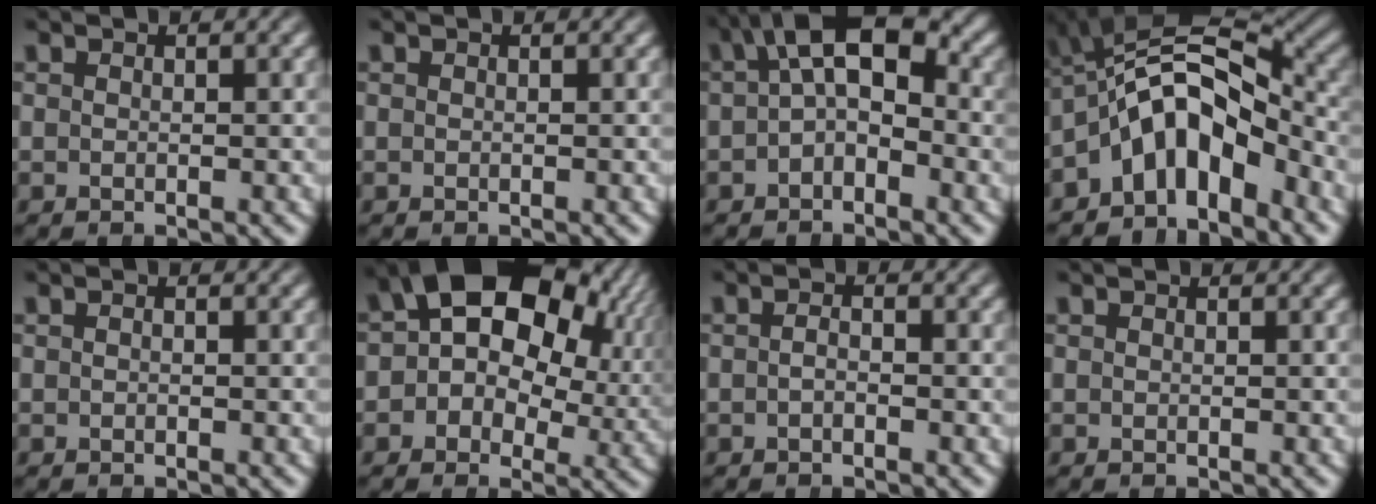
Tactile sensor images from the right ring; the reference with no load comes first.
{"total": 1.1, "force": [-0.2, -1.0, -0.4], "torque": [0.015, -0.010, 0.005]}
{"total": 6.4, "force": [1.7, 3.4, 5.2], "torque": [-0.094, -0.007, 0.027]}
{"total": 14.1, "force": [-0.4, 10.0, 9.9], "torque": [-0.196, -0.019, -0.014]}
{"total": 0.0}
{"total": 15.4, "force": [4.0, 10.2, 10.9], "torque": [-0.170, 0.005, 0.046]}
{"total": 1.1, "force": [-0.7, 0.2, 0.8], "torque": [-0.015, -0.007, -0.011]}
{"total": 0.0}